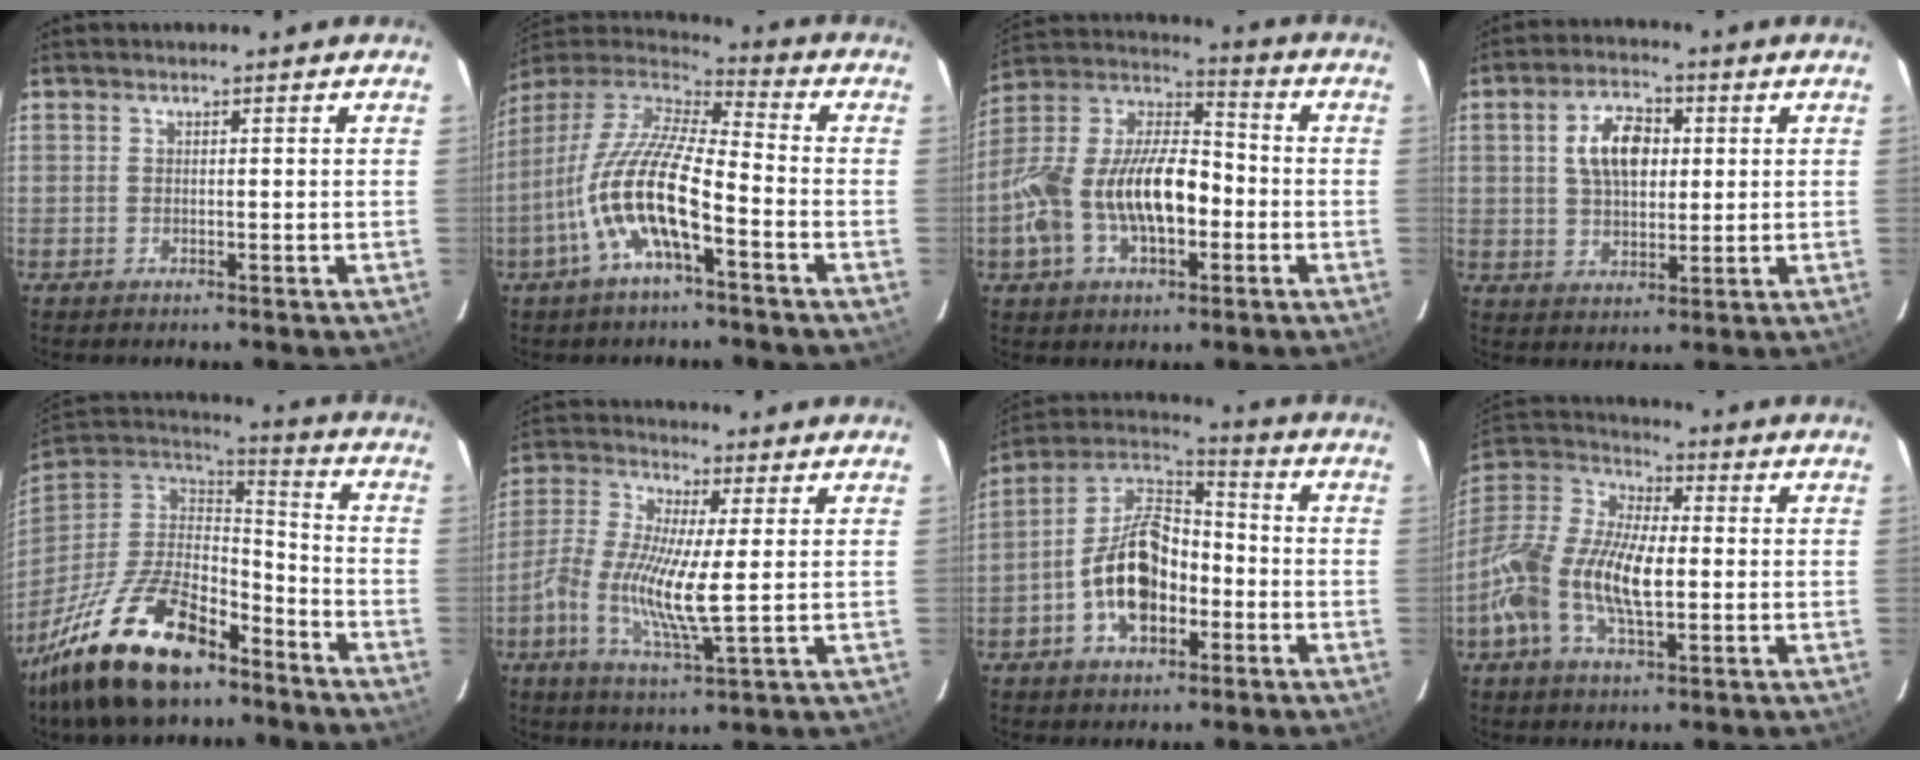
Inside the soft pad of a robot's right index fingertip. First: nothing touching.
{"total": 16.1, "force": [-6.2, 4.1, 14.2], "torque": [-0.275, -0.011, -0.125]}
{"total": 20.0, "force": [-4.8, 10.4, 16.3], "torque": [-0.330, 0.008, -0.088]}
{"total": 9.0, "force": [2.0, 5.3, 6.9], "torque": [-0.125, 0.019, 0.038]}
{"total": 26.3, "force": [-17.4, 11.6, 15.9], "torque": [-0.328, -0.018, -0.292]}
{"total": 11.5, "force": [-0.9, 2.4, 11.2], "torque": [-0.228, -0.005, -0.026]}
{"total": 14.3, "force": [-4.6, 8.2, 10.8], "torque": [-0.211, 0.021, -0.080]}
{"total": 18.6, "force": [-3.6, 8.6, 16.1], "torque": [-0.328, 0.000, -0.076]}